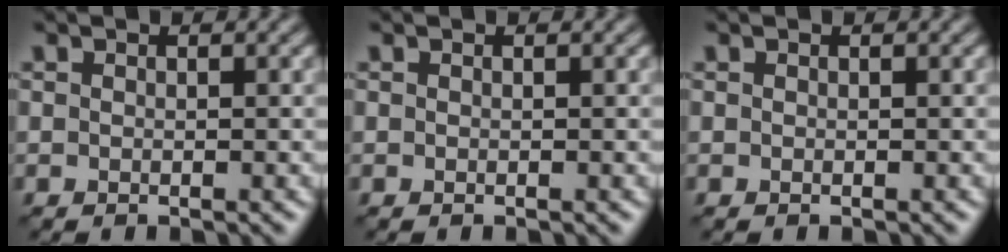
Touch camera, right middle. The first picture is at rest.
{"total": 0.0}
{"total": 0.0}